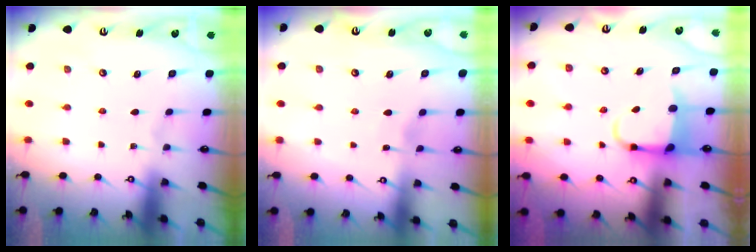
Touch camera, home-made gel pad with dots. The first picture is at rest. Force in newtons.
{"total": 2.0, "press": 2.0, "slide": 0.3}
{"total": 4.0, "press": 3.8, "slide": 0.9}